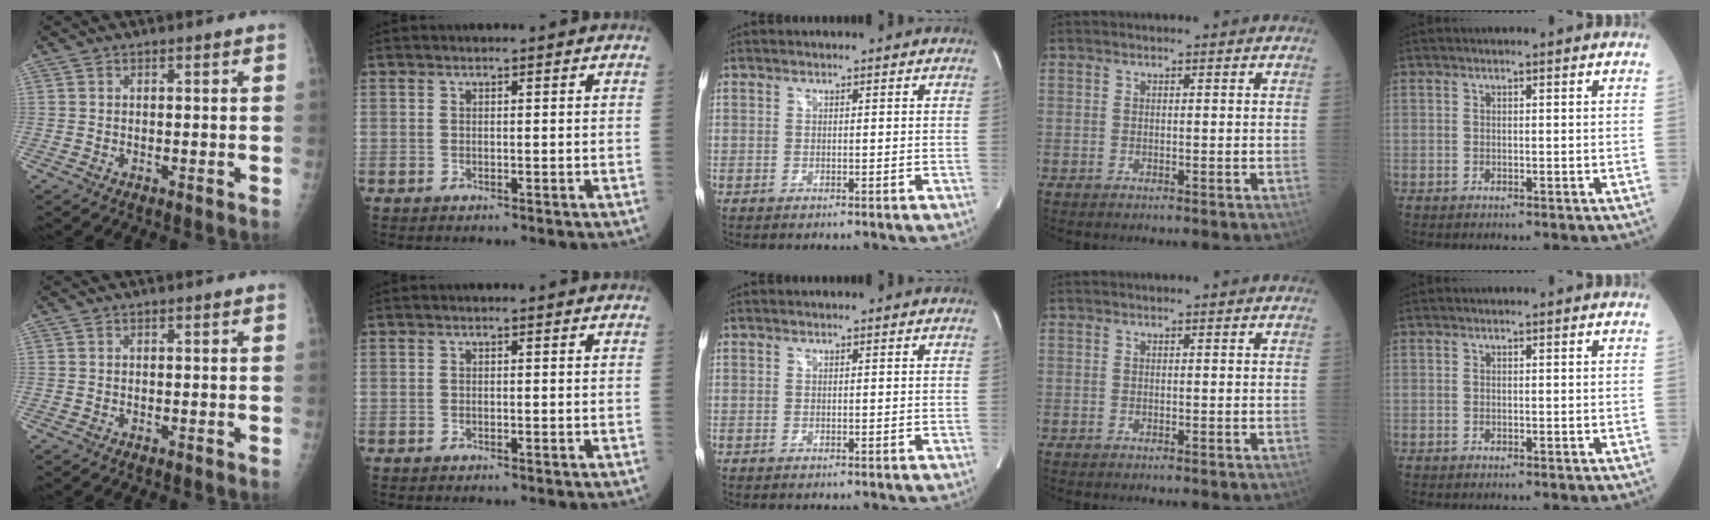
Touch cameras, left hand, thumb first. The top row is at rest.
{}